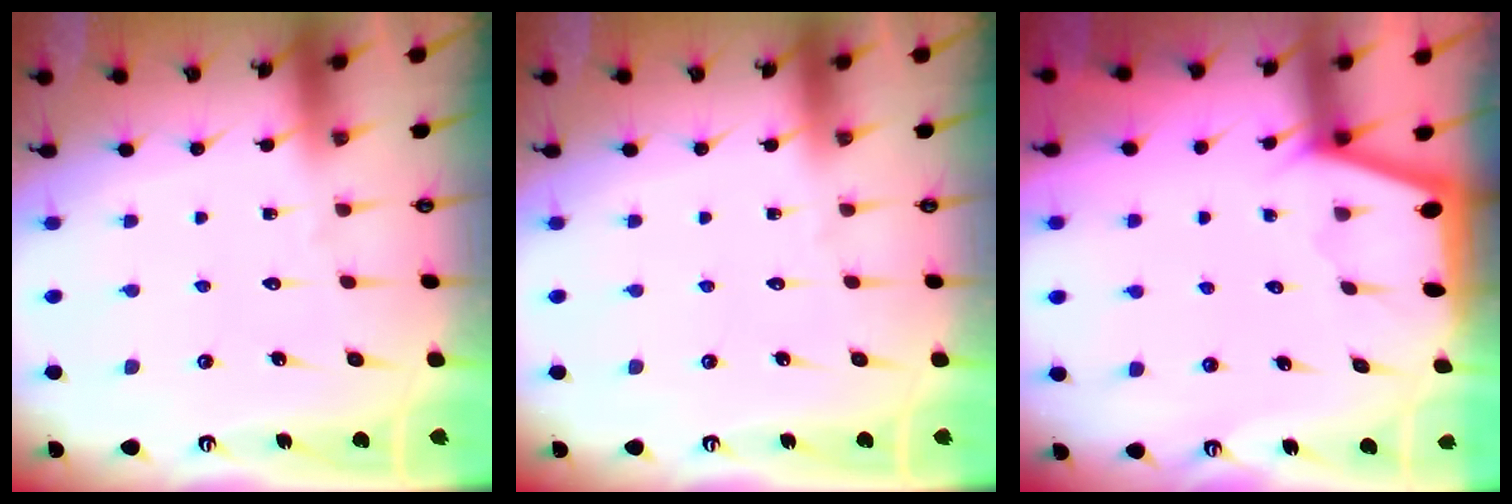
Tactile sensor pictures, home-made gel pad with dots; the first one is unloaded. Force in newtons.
{"total": 0.0}
{"total": 1.7, "press": 1.6, "slide": 0.3}